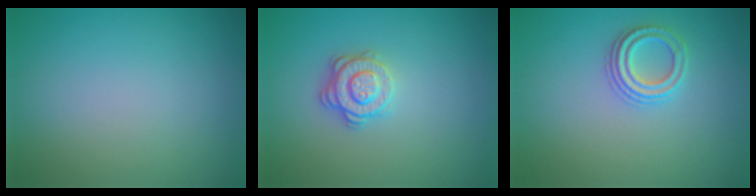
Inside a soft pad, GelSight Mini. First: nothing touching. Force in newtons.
{"total": 3.0, "press": 2.6, "slide": 1.5}
{"total": 2.3, "press": 2.2, "slide": 0.5}